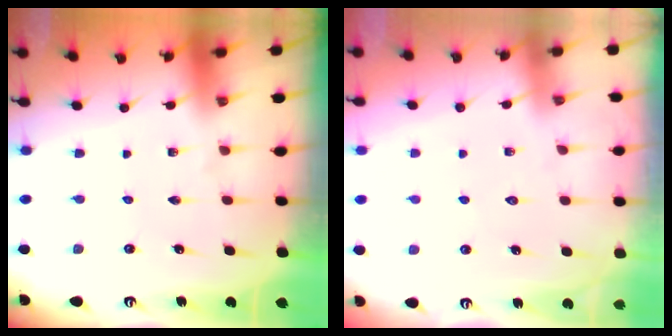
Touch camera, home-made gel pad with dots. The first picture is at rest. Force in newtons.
{"total": 4.3, "press": 4.2, "slide": 0.6}